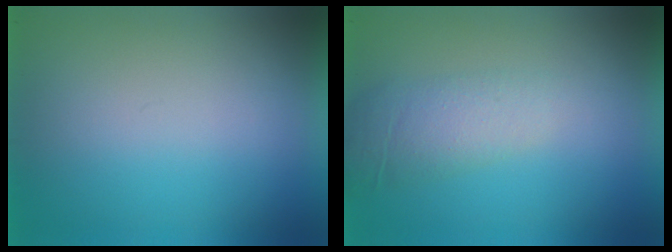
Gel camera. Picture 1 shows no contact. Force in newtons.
{"total": 2.0}